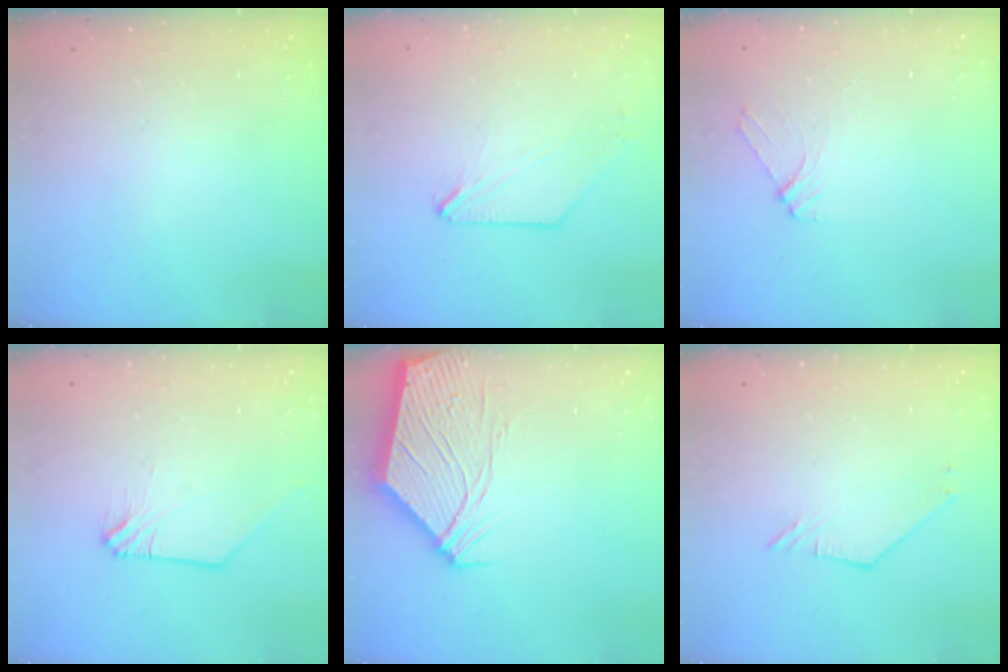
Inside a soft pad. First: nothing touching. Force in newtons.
{"total": 0.7, "press": 0.7, "slide": 0.1}
{"total": 4.3, "press": 4.2, "slide": 0.6}
{"total": 0.5, "press": 0.5, "slide": 0.2}
{"total": 11.3, "press": 11.2, "slide": 1.6}
{"total": 2.2, "press": 2.2, "slide": 0.4}